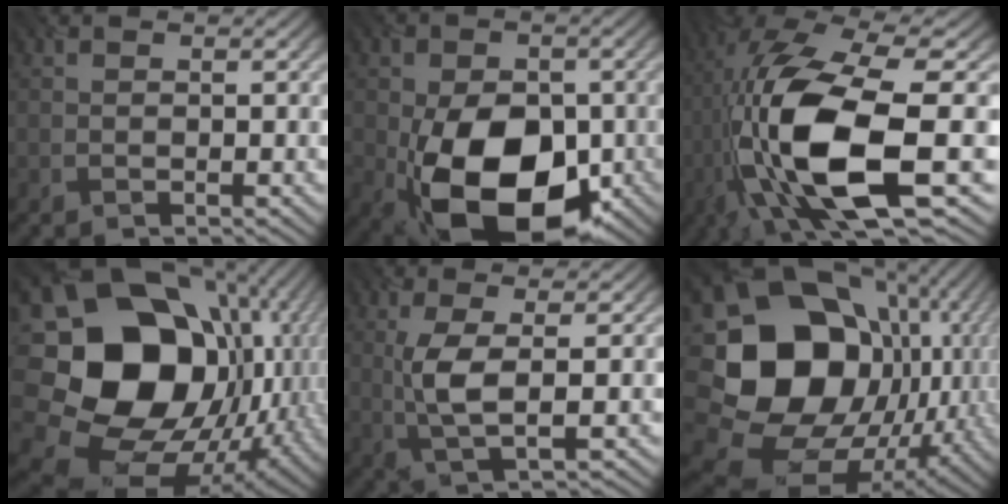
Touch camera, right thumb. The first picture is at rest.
{"total": 14.4, "force": [-4.4, 9.2, 10.1], "torque": [-0.170, -0.039, -0.066]}
{"total": 16.8, "force": [-3.5, 5.8, 15.4], "torque": [-0.327, -0.006, -0.046]}
{"total": 21.8, "force": [1.1, 18.2, 12.0], "torque": [-0.291, -0.032, 0.059]}
{"total": 5.0, "force": [0.3, 1.5, 4.7], "torque": [-0.113, -0.001, 0.007]}
{"total": 19.9, "force": [1.4, 16.5, 11.0], "torque": [-0.253, -0.030, 0.062]}